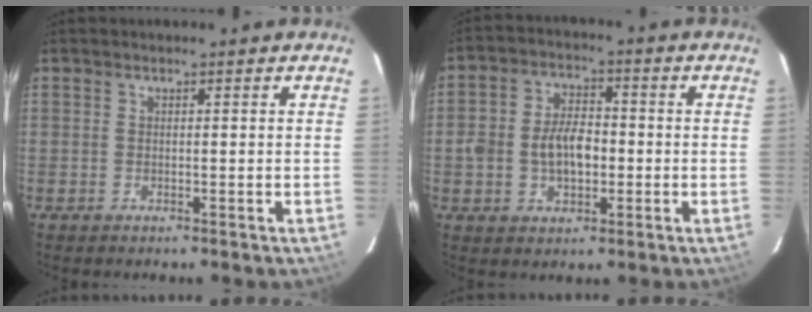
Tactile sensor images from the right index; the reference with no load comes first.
{"total": 8.2, "force": [-1.2, 5.2, 6.3], "torque": [-0.125, 0.016, -0.017]}